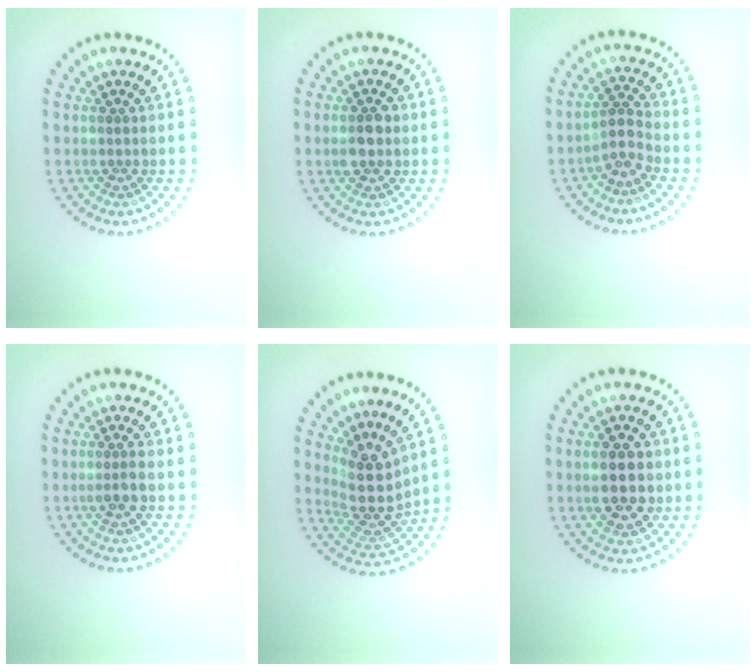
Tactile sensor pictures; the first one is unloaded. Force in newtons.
{"total": 2.6, "press": 2.6, "slide": 0.1}
{"total": 2.3, "press": 1.7, "slide": 1.6}
{"total": 1.9, "press": 1.6, "slide": 0.9}
{"total": 4.3, "press": 3.3, "slide": 2.7}
{"total": 4.9, "press": 4.9, "slide": 0.2}